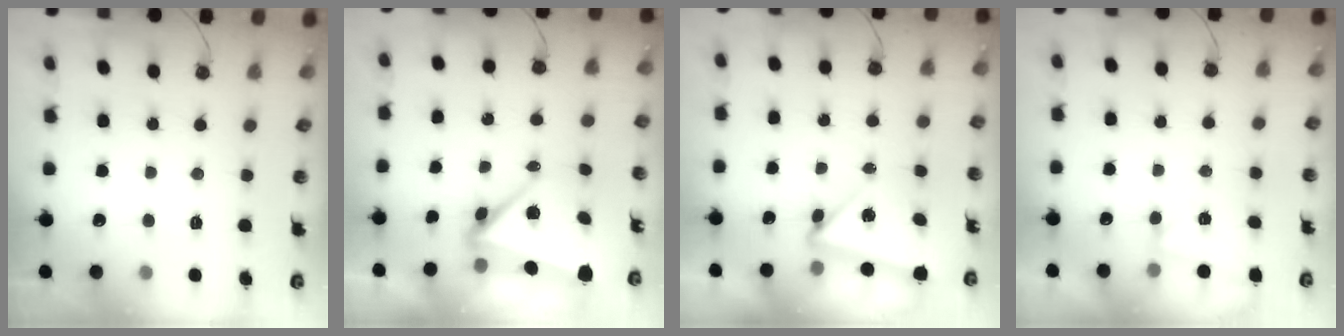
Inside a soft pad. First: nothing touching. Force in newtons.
{"total": 6.3, "press": 6.1, "slide": 1.7}
{"total": 6.4, "press": 6.3, "slide": 0.6}
{"total": 2.5, "press": 1.9, "slide": 1.7}